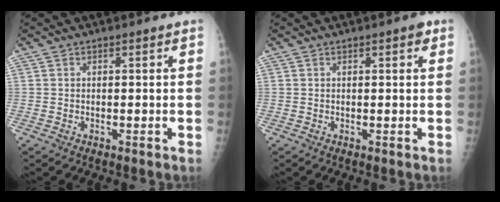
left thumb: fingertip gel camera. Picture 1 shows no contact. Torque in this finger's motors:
{"motor_torque": [0.09, 0.05, -0.08, -0.13, 0.00]}